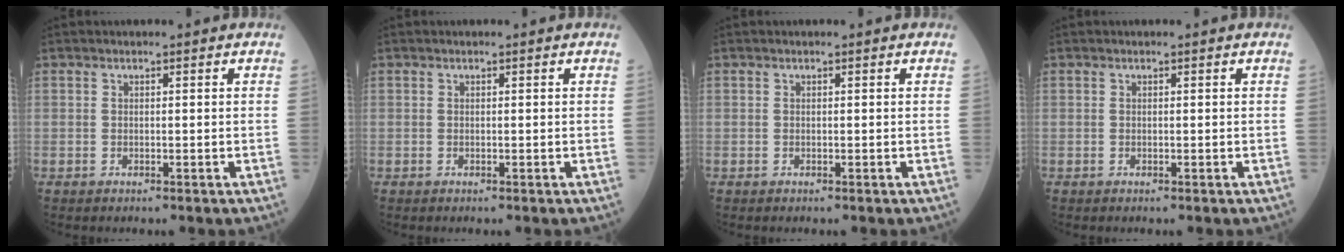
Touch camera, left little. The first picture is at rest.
{"total": 0.0}
{"total": 0.0}
{"total": 0.0}